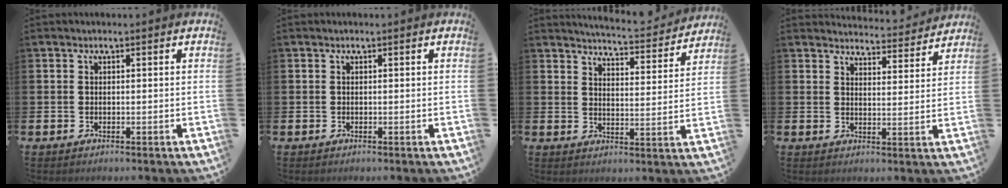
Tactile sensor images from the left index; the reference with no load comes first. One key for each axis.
{"total": 0.0}
{"total": 5.3, "fx": 5.2, "fy": 0.2, "fz": 0.6, "tx": -0.030, "ty": -0.037, "tz": 0.090}
{"total": 4.3, "fx": 4.2, "fy": 0.5, "fz": 0.1, "tx": -0.006, "ty": -0.034, "tz": 0.073}